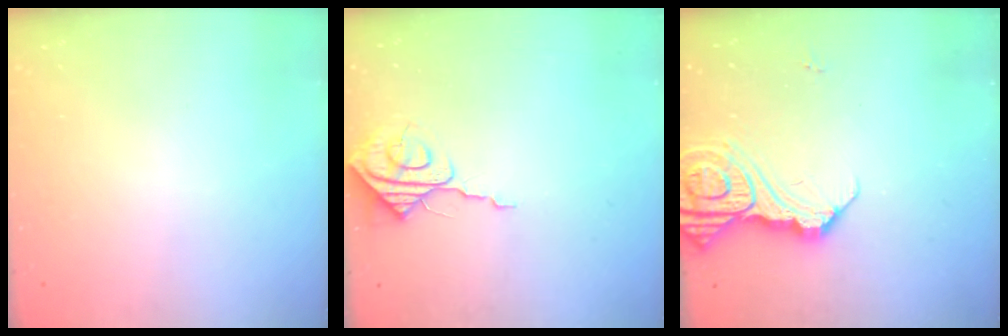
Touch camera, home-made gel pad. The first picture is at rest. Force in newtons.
{"total": 8.7, "press": 8.7, "slide": 0.4}
{"total": 13.1, "press": 13.1, "slide": 1.4}